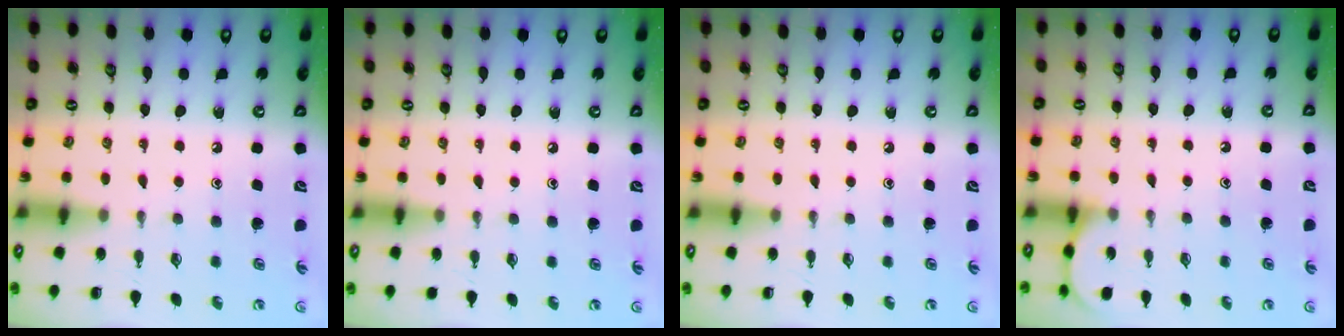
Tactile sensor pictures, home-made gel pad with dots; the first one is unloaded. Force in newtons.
{"total": 2.3, "press": 2.3, "slide": 0.4}
{"total": 0.0}
{"total": 4.2, "press": 4.2, "slide": 0.6}